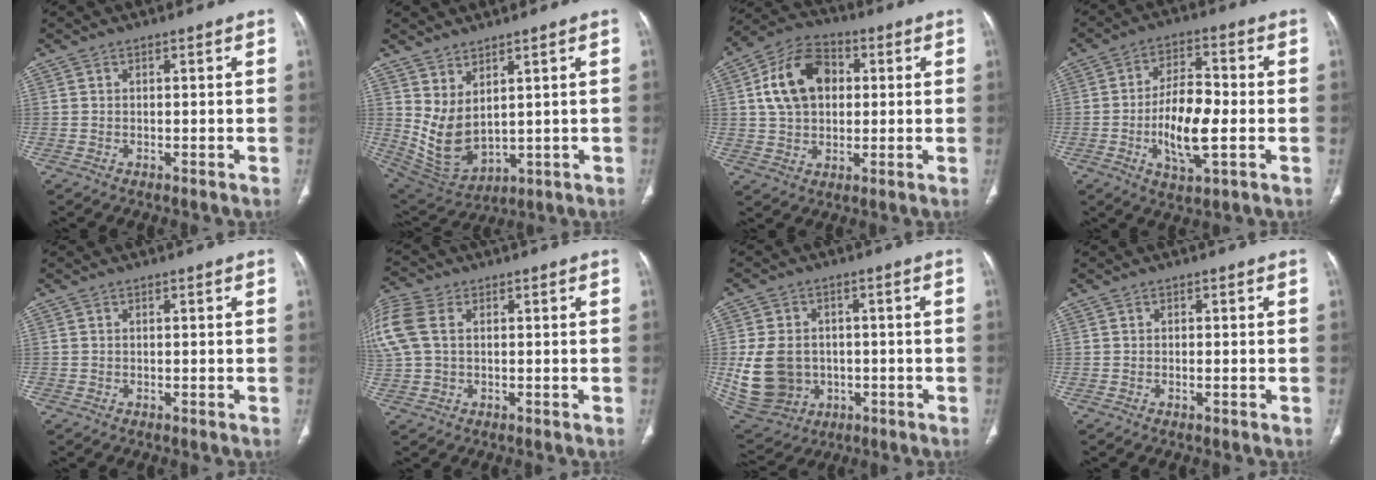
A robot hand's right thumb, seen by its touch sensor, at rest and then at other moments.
{"total": 8.8, "force": [3.0, 4.7, 6.8], "torque": [-0.118, -0.030, 0.085]}
{"total": 13.6, "force": [2.6, 9.6, 9.3], "torque": [-0.144, 0.014, 0.039]}
{"total": 12.0, "force": [-2.4, 4.6, 10.8], "torque": [-0.192, 0.011, -0.044]}
{"total": 0.0}
{"total": 13.2, "force": [2.7, 9.1, 9.1], "torque": [-0.260, 0.026, 0.053]}
{"total": 13.7, "force": [-1.3, 11.3, 7.5], "torque": [-0.135, 0.005, 0.002]}
{"total": 0.6, "force": [-0.3, 0.1, 0.6], "torque": [-0.011, 0.002, -0.004]}